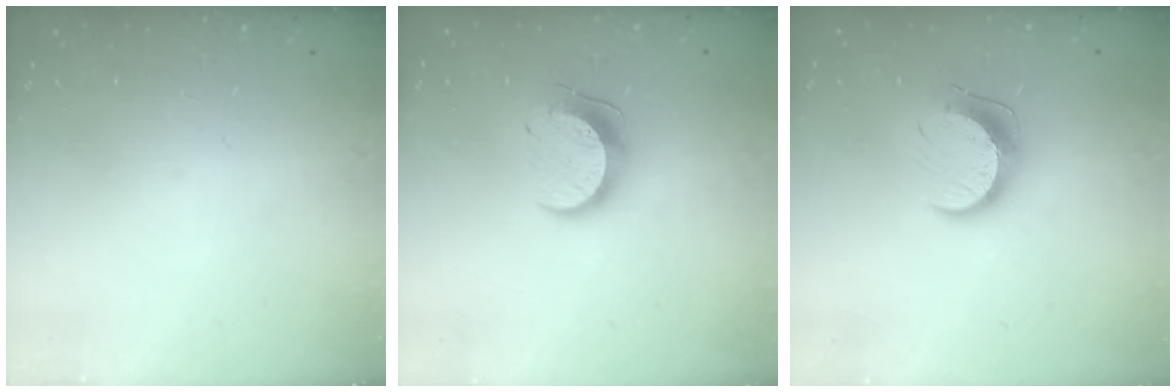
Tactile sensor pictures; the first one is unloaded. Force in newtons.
{"total": 9.6, "press": 9.6, "slide": 0.1}
{"total": 10.5, "press": 10.5, "slide": 0.4}